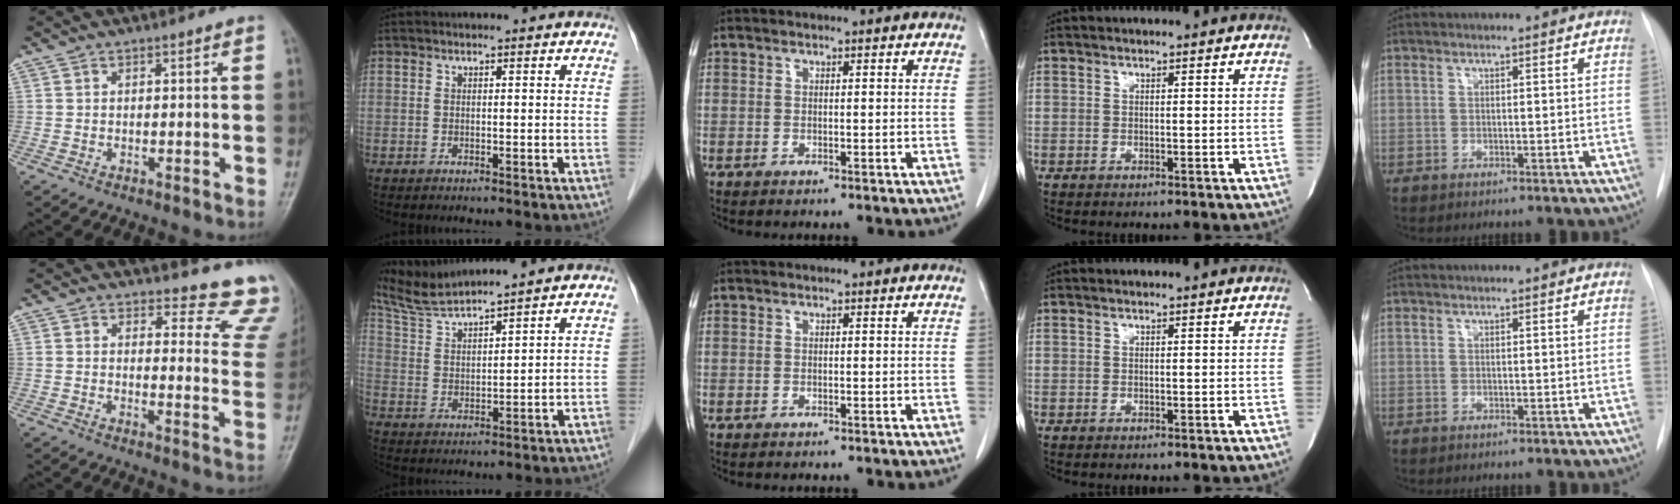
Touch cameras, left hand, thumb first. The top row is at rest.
{"thumb": {"total": 13.3, "force": [12.7, 3.8, 1.4], "torque": [0.036, -0.134, 0.109]}, "index": {"total": 8.7, "force": [8.2, -1.4, 2.4], "torque": [-0.062, 0.020, 0.166]}}